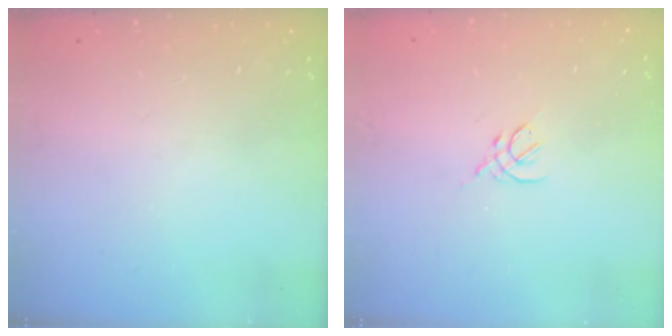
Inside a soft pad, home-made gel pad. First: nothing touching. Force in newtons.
{"total": 2.6, "press": 2.5, "slide": 0.7}